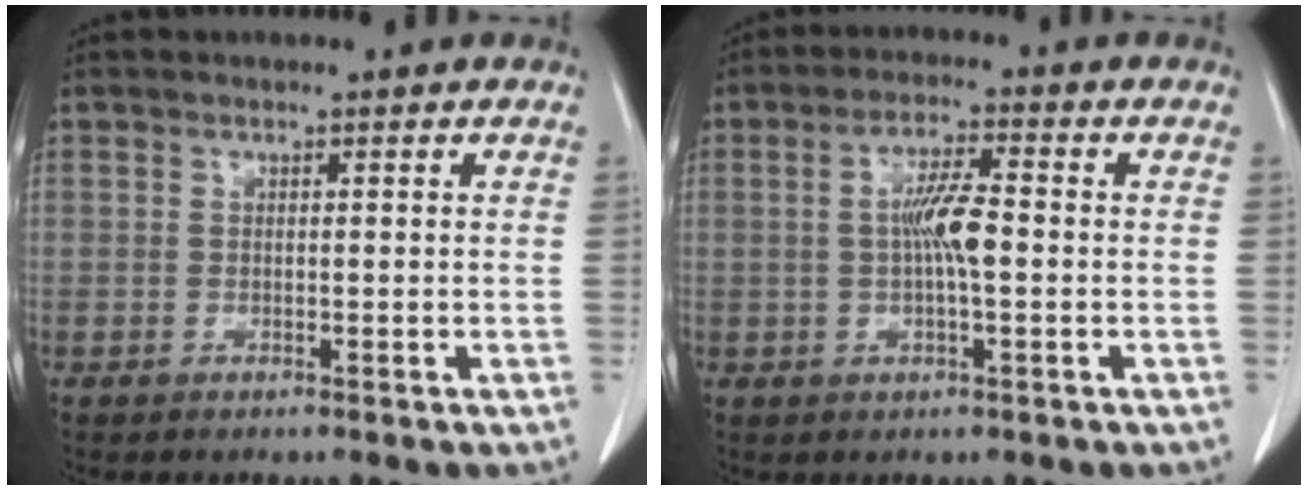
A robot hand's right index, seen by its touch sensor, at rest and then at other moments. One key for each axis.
{"total": 5.7, "fx": -0.1, "fy": 0.9, "fz": 5.6, "tx": -0.108, "ty": 0.008, "tz": -0.006}